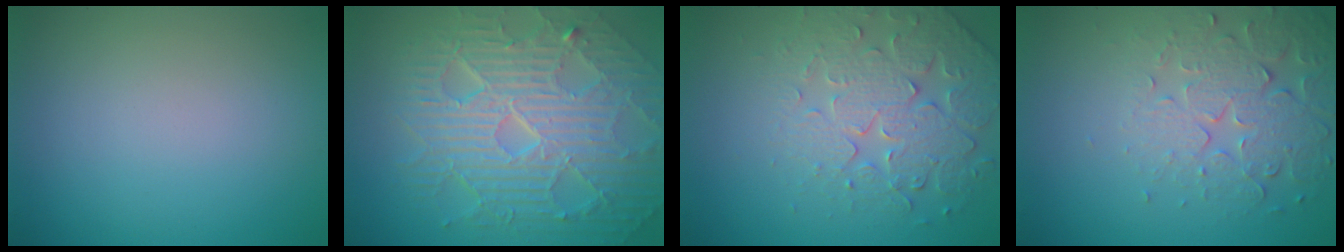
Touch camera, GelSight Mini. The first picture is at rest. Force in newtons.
{"total": 10.2, "press": 6.6, "slide": 7.8}
{"total": 4.5, "press": 4.4, "slide": 1.1}
{"total": 5.0, "press": 3.7, "slide": 3.3}